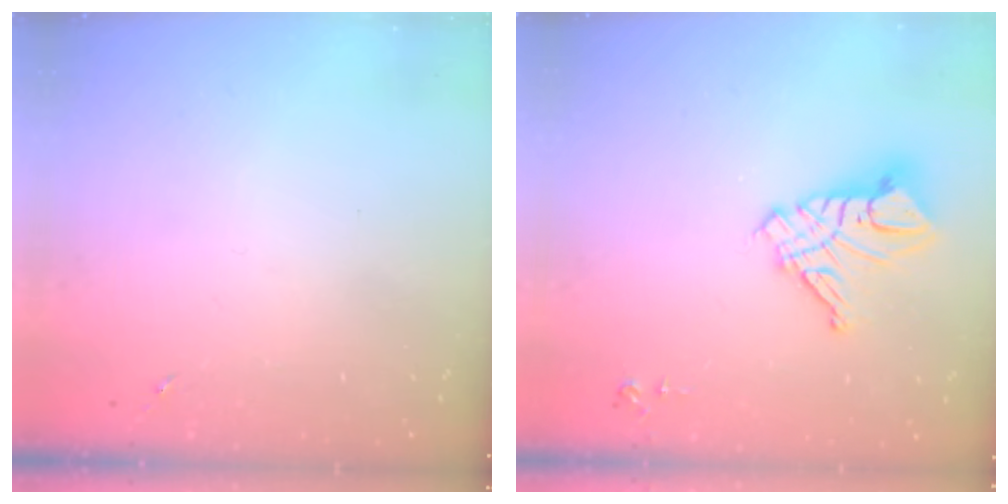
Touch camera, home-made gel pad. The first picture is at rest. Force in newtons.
{"total": 12.6, "press": 12.5, "slide": 1.3}